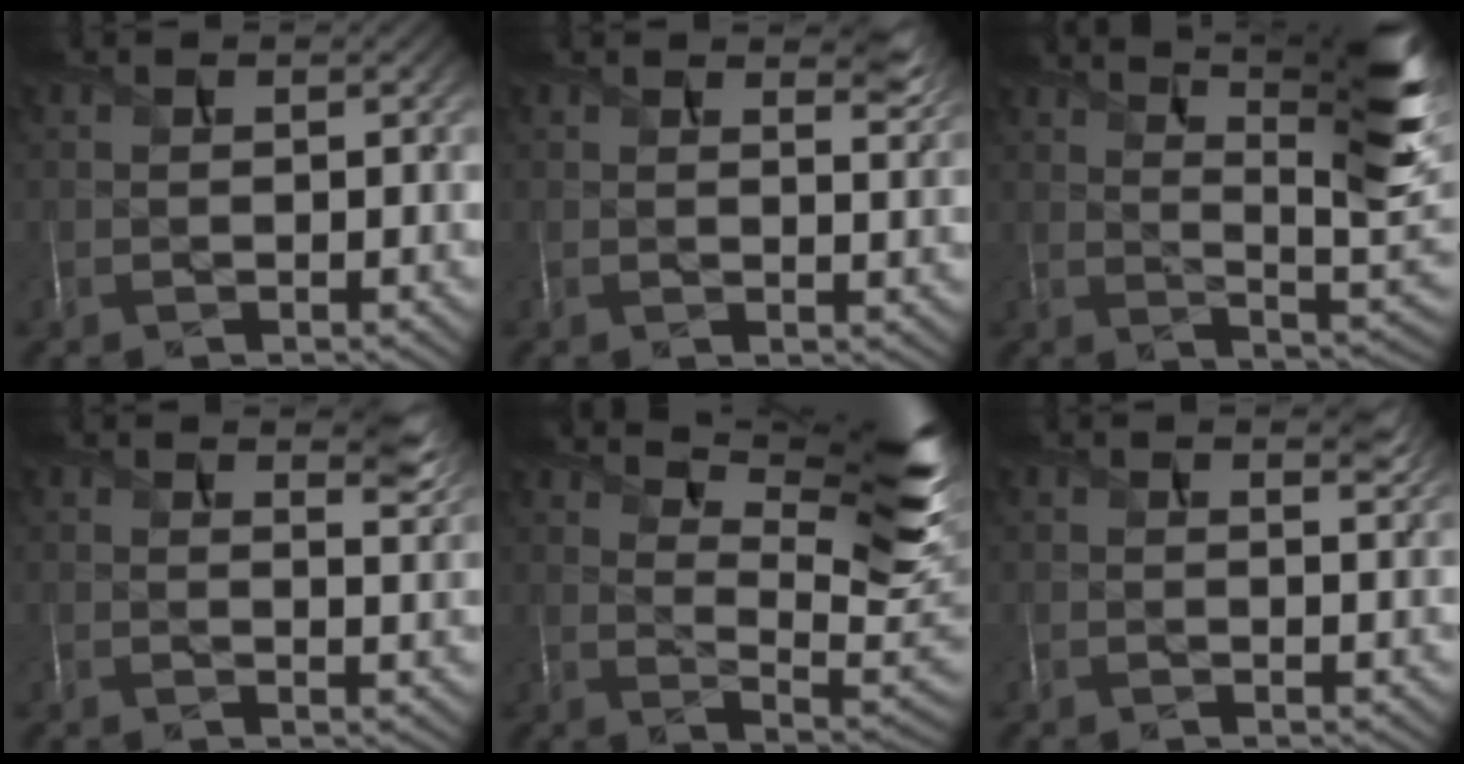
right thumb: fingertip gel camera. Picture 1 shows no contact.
{"total": 3.3, "force": [2.5, 0.8, 2.0], "torque": [-0.034, -0.001, 0.045]}
{"total": 14.5, "force": [8.4, 3.1, 11.4], "torque": [-0.176, 0.008, 0.131]}
{"total": 4.2, "force": [3.2, 0.8, 2.6], "torque": [-0.044, -0.001, 0.055]}
{"total": 14.9, "force": [9.3, 3.7, 11.1], "torque": [-0.180, -0.002, 0.141]}
{"total": 2.2, "force": [1.6, 0.4, 1.4], "torque": [-0.023, -0.004, 0.029]}